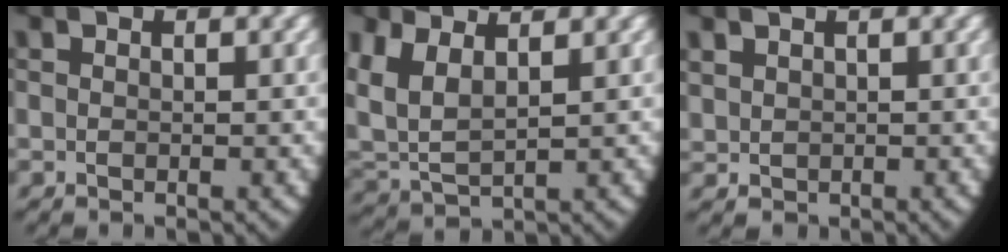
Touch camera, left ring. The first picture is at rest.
{"total": 7.2, "force": [1.5, 5.6, 4.3], "torque": [-0.147, -0.024, 0.036]}
{"total": 1.5, "force": [0.7, 1.3, 0.4], "torque": [-0.025, -0.012, 0.027]}